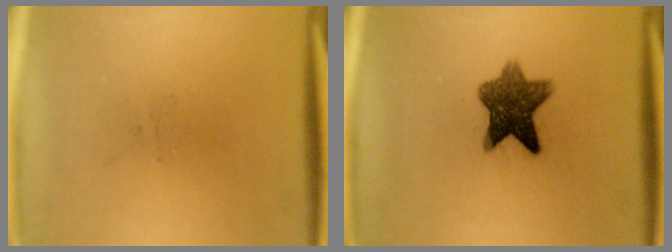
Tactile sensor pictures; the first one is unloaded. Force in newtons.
{"total": 8.3}